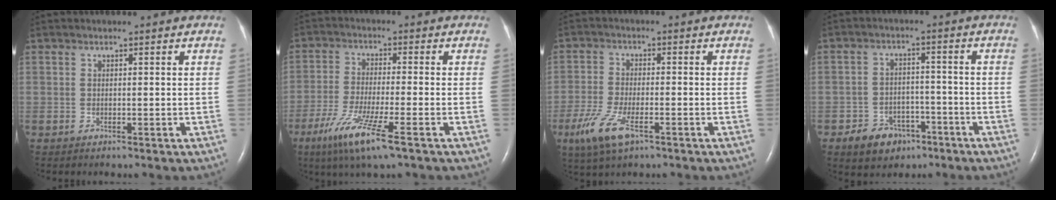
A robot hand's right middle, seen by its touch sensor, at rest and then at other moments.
{"total": 9.4, "force": [-5.3, 0.3, 7.8], "torque": [-0.157, -0.026, -0.099]}
{"total": 7.3, "force": [-3.9, 2.1, 5.8], "torque": [-0.131, -0.016, -0.070]}
{"total": 6.5, "force": [-3.9, 4.6, 2.4], "torque": [-0.042, 0.007, -0.053]}